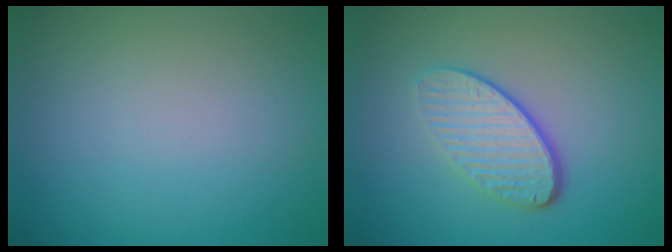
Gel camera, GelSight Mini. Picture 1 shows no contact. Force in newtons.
{"total": 4.1, "press": 3.0, "slide": 2.7}